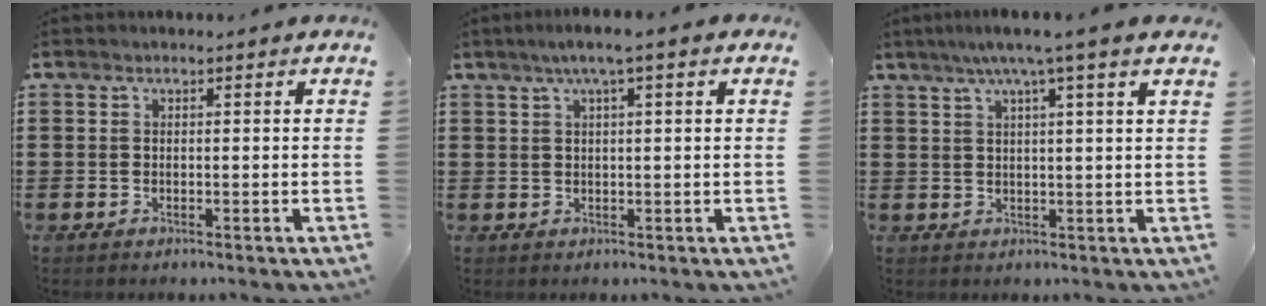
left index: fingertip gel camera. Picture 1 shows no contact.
{"total": 2.8, "force": [1.1, -0.1, 2.5], "torque": [-0.049, 0.000, 0.018]}
{"total": 4.5, "force": [2.8, -0.8, 3.5], "torque": [-0.074, -0.003, 0.045]}